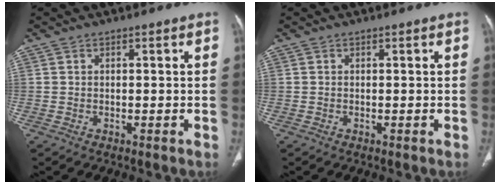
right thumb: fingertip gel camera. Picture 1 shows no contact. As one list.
[{"total": 0.0}]